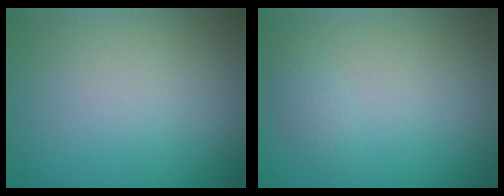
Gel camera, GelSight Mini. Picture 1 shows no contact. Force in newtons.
{"total": 1.1, "press": 1.1, "slide": 0.1}